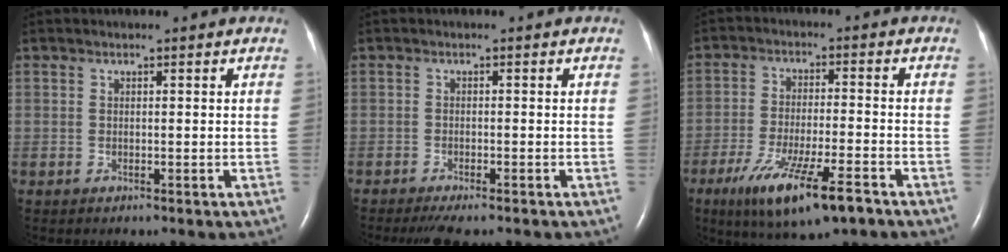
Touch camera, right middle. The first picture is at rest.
{"total": 5.3, "force": [-4.4, 0.9, 2.9], "torque": [-0.040, -0.012, -0.064]}
{"total": 12.6, "force": [-7.6, 2.0, 9.9], "torque": [-0.184, -0.029, -0.121]}